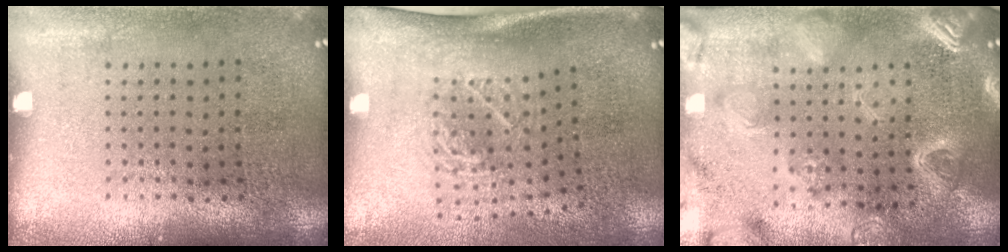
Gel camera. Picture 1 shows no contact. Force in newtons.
{"total": 1.9, "press": 1.3, "slide": 1.4}
{"total": 3.5, "press": 3.2, "slide": 1.3}